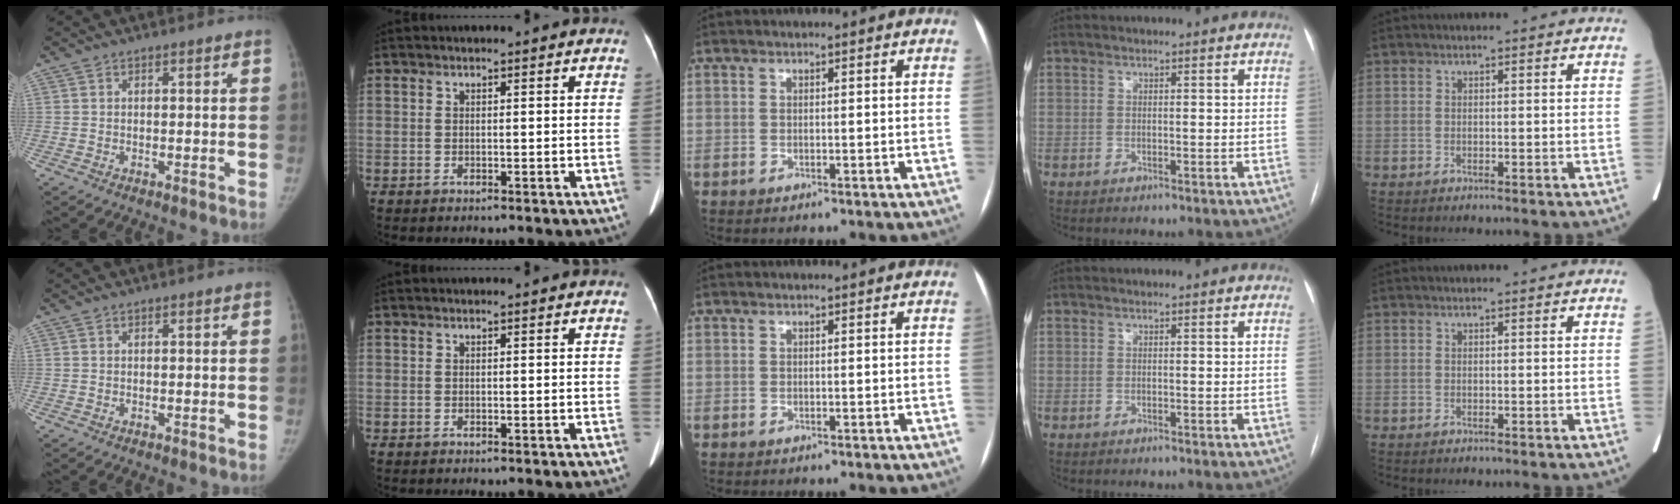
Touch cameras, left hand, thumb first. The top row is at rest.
{}